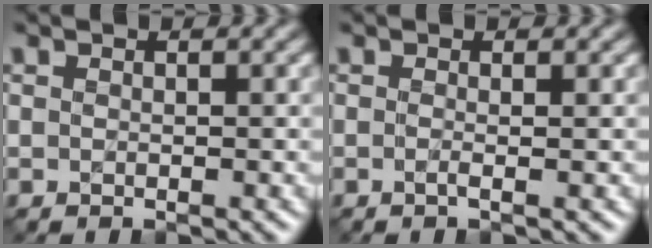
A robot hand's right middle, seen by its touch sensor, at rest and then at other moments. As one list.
[{"total": 1.0, "force": [-0.2, 0.2, 1.0], "torque": [-0.013, -0.003, -0.010]}]